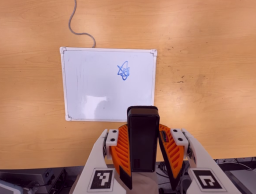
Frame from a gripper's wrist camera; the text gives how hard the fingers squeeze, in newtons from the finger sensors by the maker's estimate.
{"total": 6.1, "left": 4.8, "right": 7.4}